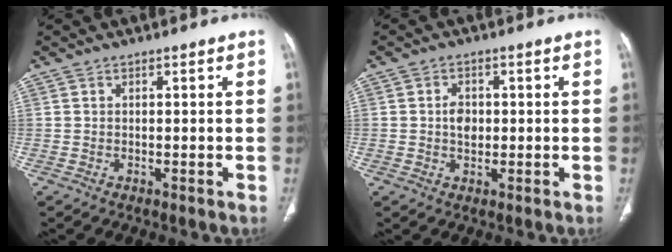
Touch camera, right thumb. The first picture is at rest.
{"total": 3.5, "force": [0.2, 2.5, 2.4], "torque": [-0.030, 0.004, 0.002]}